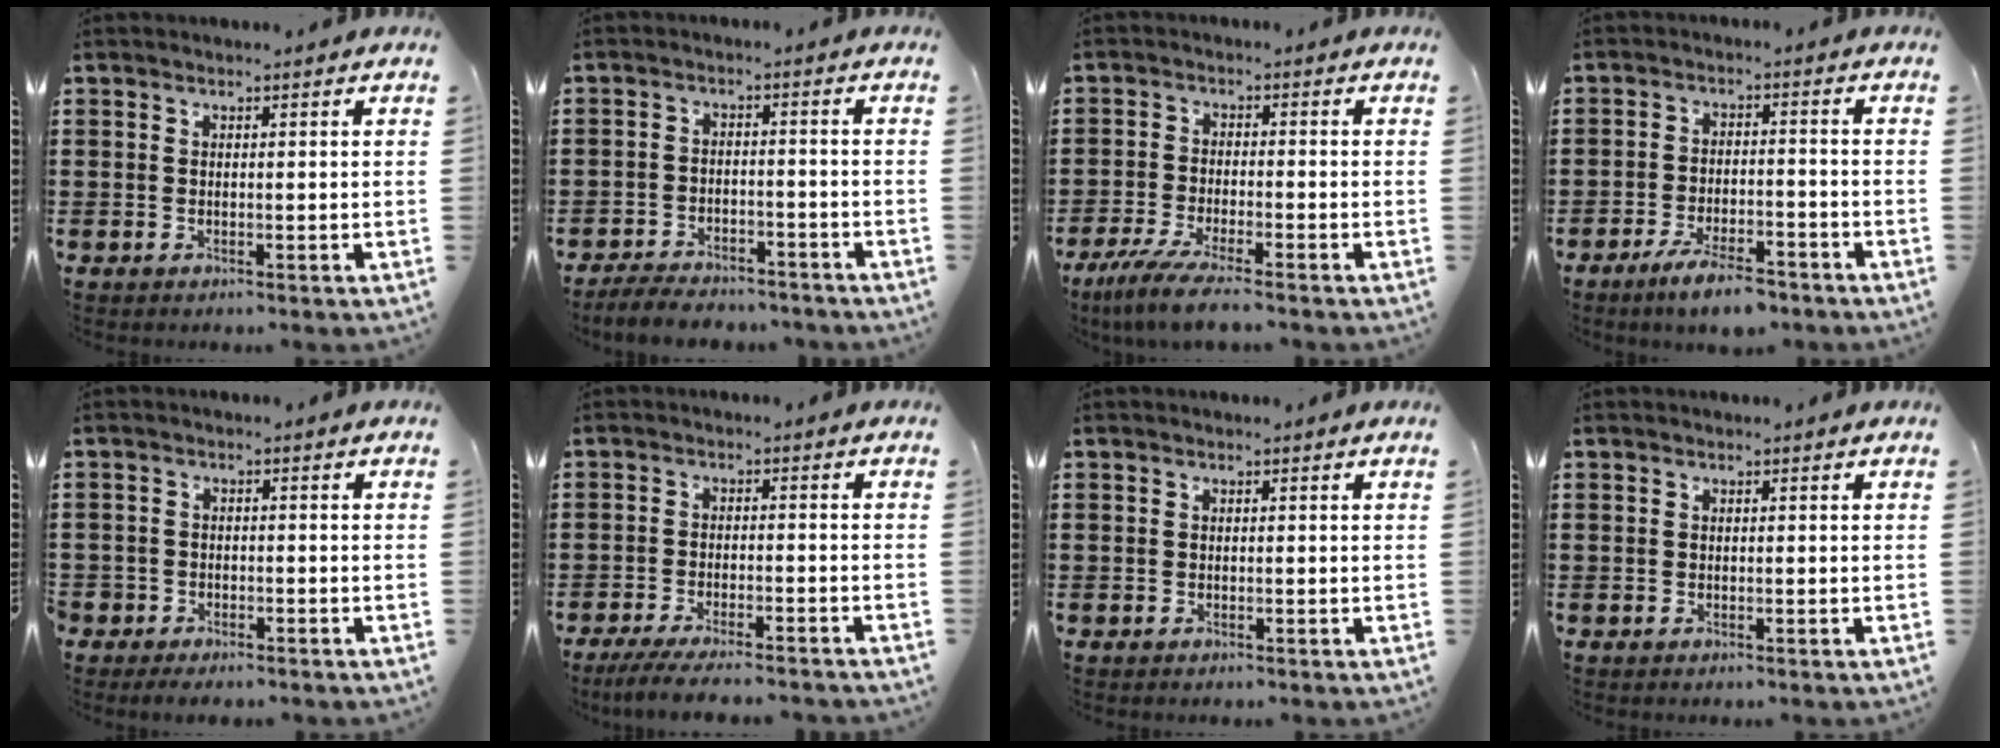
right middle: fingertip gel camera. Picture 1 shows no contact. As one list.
[{"total": 4.1, "force": [-4.0, 0.6, 0.7], "torque": [-0.019, 0.003, -0.084]}, {"total": 5.1, "force": [-4.3, -0.2, 2.8], "torque": [-0.074, -0.022, -0.085]}, {"total": 5.3, "force": [-4.4, 0.9, 2.9], "torque": [-0.058, -0.001, -0.083]}, {"total": 1.8, "force": [-1.7, 0.7, 0.0], "torque": [-0.005, 0.003, -0.038]}, {"total": 4.0, "force": [-3.7, -0.1, 1.6], "torque": [-0.038, -0.011, -0.073]}, {"total": 0.0}, {"total": 0.0}]